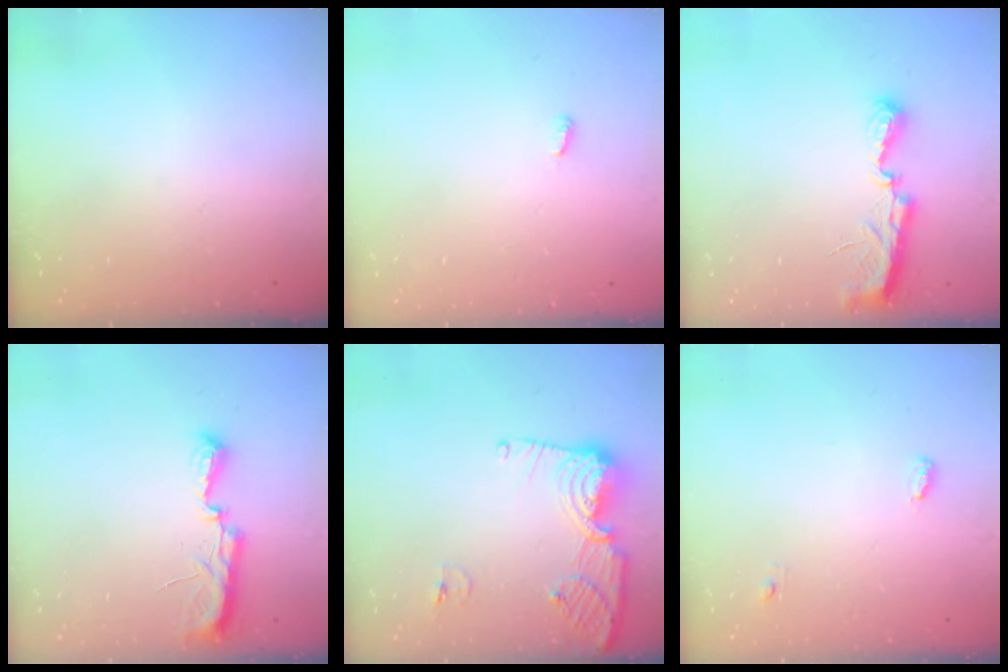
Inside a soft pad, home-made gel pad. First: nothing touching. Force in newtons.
{"total": 2.9, "press": 2.9, "slide": 0.2}
{"total": 7.0, "press": 7.0, "slide": 0.6}
{"total": 7.6, "press": 7.6, "slide": 0.7}
{"total": 11.7, "press": 11.7, "slide": 1.2}
{"total": 3.9, "press": 3.8, "slide": 1.0}